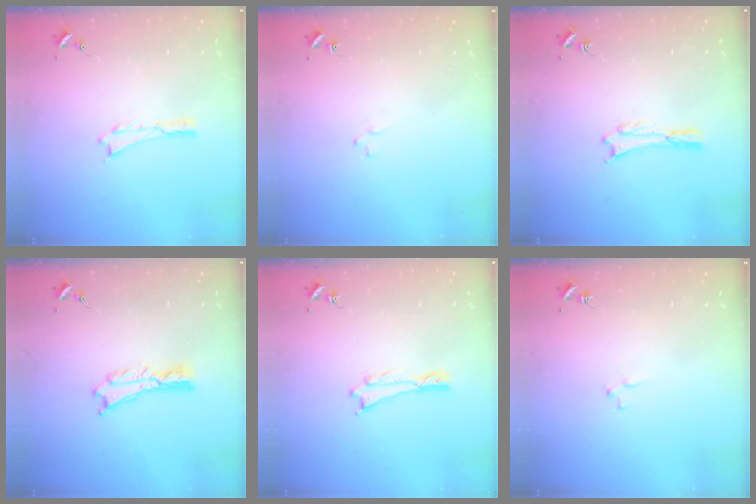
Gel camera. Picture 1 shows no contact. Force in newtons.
{"total": 1.2, "press": 1.2, "slide": 0.2}
{"total": 0.7, "press": 0.7, "slide": 0.1}
{"total": 0.7, "press": 0.7, "slide": 0.1}
{"total": 0.5, "press": 0.5, "slide": 0.2}
{"total": 1.9, "press": 1.9, "slide": 0.2}